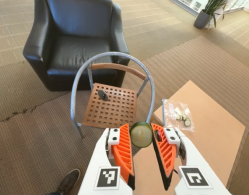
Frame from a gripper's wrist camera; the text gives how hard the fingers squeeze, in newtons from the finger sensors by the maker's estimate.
{"total": 7.0, "left": 6.9, "right": 7.0}